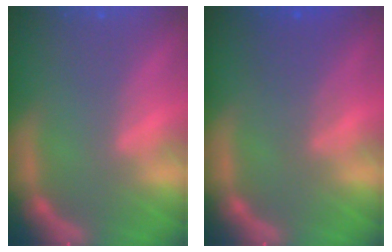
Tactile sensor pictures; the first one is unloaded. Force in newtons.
{"total": 3.0}